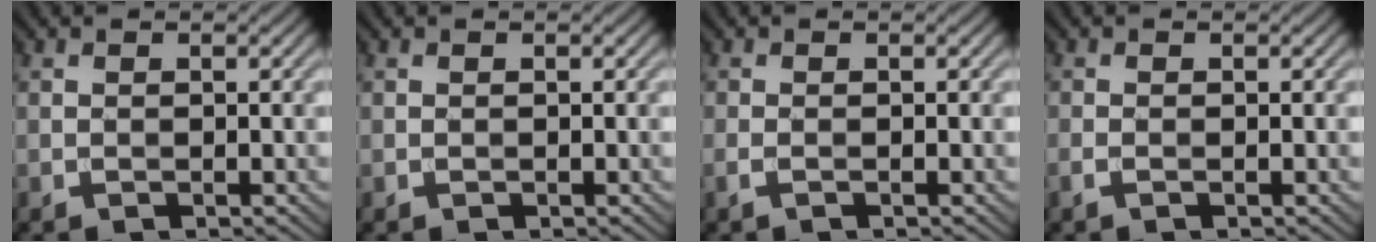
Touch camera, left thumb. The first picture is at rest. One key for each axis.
{"total": 0.0}
{"total": 0.9, "fx": -0.4, "fy": 0.1, "fz": 0.8, "tx": -0.019, "ty": 0.001, "tz": -0.011}
{"total": 0.8, "fx": -0.4, "fy": 0.2, "fz": 0.7, "tx": -0.019, "ty": -0.001, "tz": -0.010}